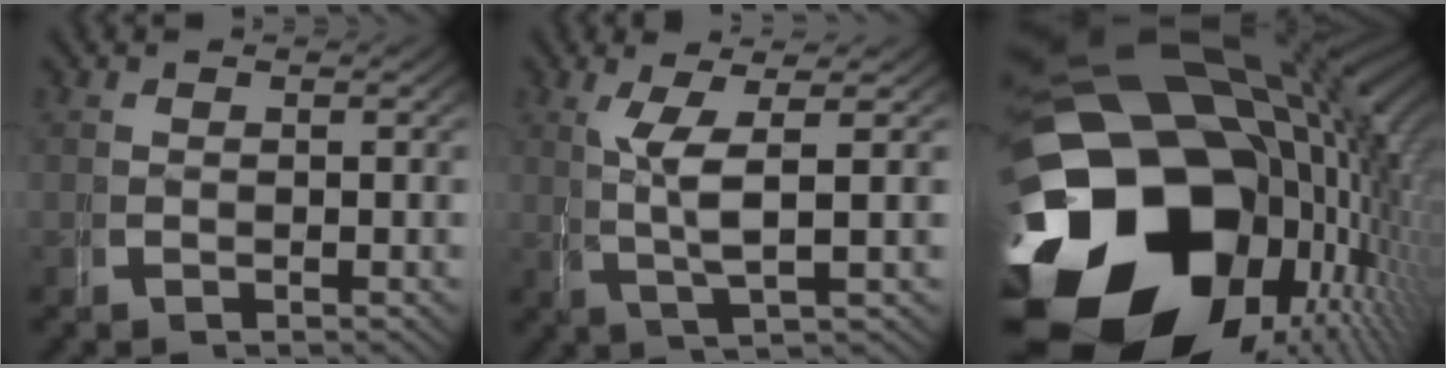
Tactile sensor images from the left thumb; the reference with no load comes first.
{"total": 5.3, "force": [1.3, 1.1, 5.0], "torque": [-0.084, -0.004, 0.023]}
{"total": 37.6, "force": [-3.7, 25.2, 27.7], "torque": [-0.440, -0.085, -0.035]}